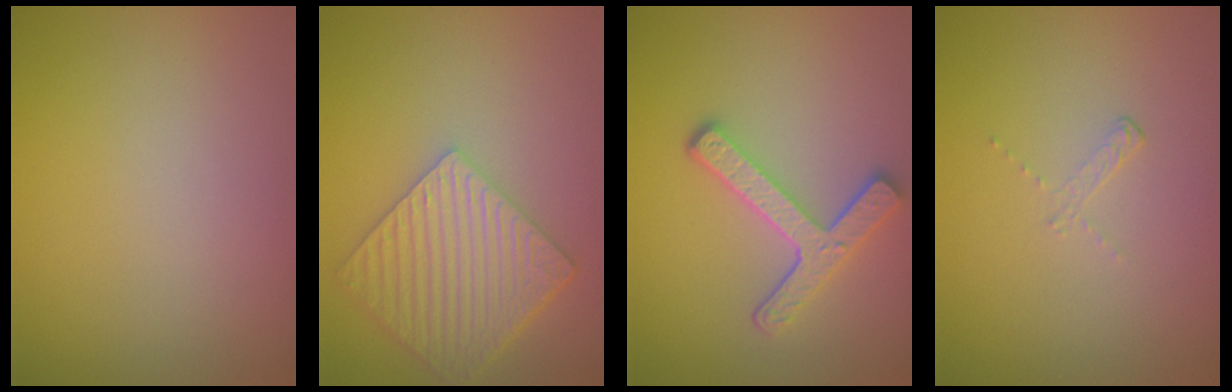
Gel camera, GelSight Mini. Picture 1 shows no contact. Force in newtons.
{"total": 6.0, "press": 4.5, "slide": 3.9}
{"total": 4.3, "press": 3.3, "slide": 2.7}
{"total": 0.8, "press": 0.3, "slide": 0.7}